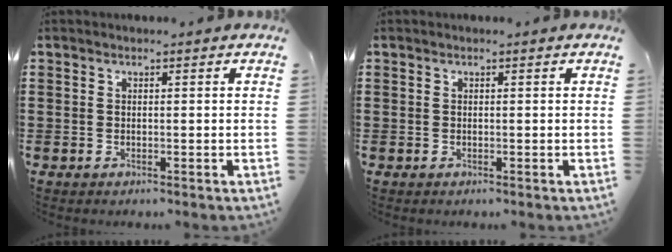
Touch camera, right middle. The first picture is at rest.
{"total": 0.0}